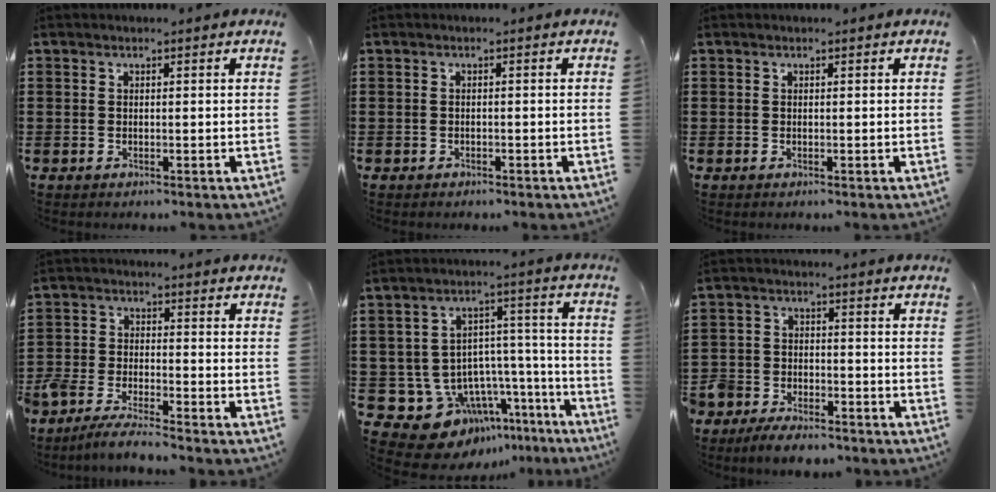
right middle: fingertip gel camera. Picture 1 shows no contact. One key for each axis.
{"total": 0.6, "fx": -0.5, "fy": 0.3, "fz": 0.0, "tx": 0.000, "ty": 0.003, "tz": -0.013}
{"total": 0.0}
{"total": 5.0, "fx": -4.9, "fy": 0.4, "fz": 1.0, "tx": -0.034, "ty": -0.001, "tz": -0.102}
{"total": 11.0, "fx": -8.1, "fy": 7.3, "fz": 1.8, "tx": -0.044, "ty": 0.019, "tz": -0.138}
{"total": 4.9, "fx": -4.7, "fy": 1.6, "fz": 0.3, "tx": -0.015, "ty": 0.011, "tz": -0.097}